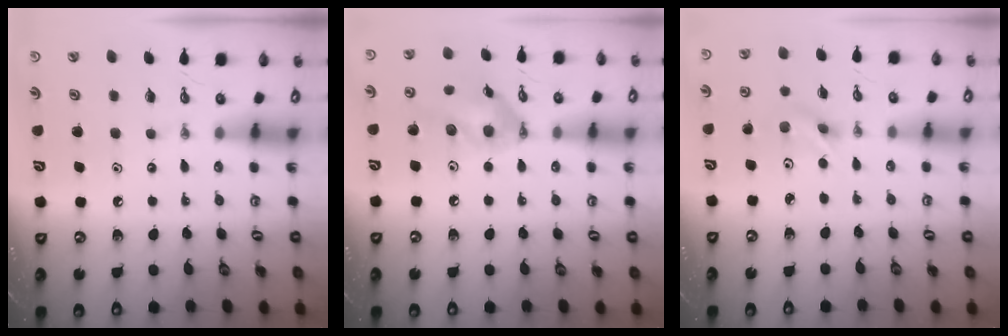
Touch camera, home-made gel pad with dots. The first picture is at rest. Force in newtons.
{"total": 12.7, "press": 12.6, "slide": 2.1}
{"total": 2.6, "press": 2.4, "slide": 0.9}